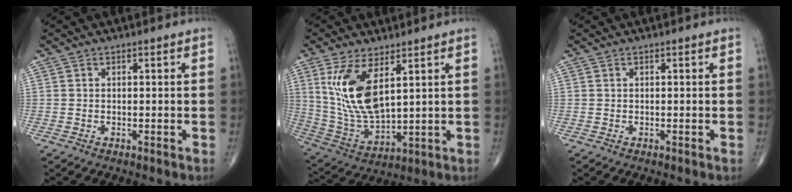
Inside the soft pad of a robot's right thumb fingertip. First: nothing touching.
{"total": 13.8, "force": [5.0, 6.0, 11.3], "torque": [-0.224, -0.029, 0.116]}
{"total": 0.0}